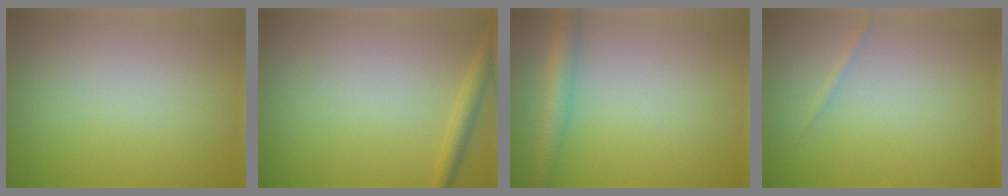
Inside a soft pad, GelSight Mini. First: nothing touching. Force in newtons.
{"total": 1.8, "press": 1.8, "slide": 0.1}
{"total": 3.2, "press": 3.2, "slide": 0.1}
{"total": 0.6, "press": 0.5, "slide": 0.0}